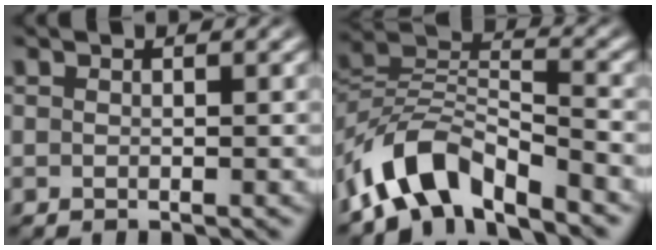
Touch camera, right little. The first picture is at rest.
{"total": 7.2, "force": [-4.2, 3.9, 4.4], "torque": [-0.091, -0.026, -0.062]}